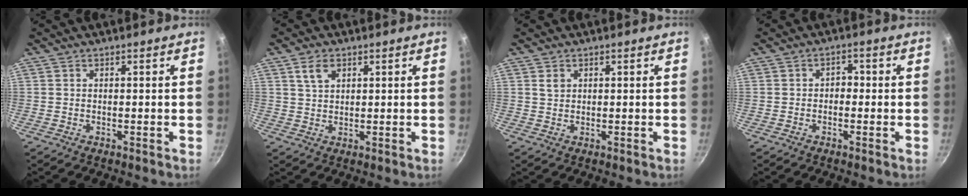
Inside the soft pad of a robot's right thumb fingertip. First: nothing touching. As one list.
[{"total": 3.9, "force": [1.8, 2.7, 2.2], "torque": [-0.028, 0.000, 0.038]}, {"total": 1.7, "force": [0.7, 1.3, 0.8], "torque": [-0.012, -0.001, 0.013]}, {"total": 2.1, "force": [-0.5, 1.6, 1.3], "torque": [-0.009, 0.008, -0.012]}]